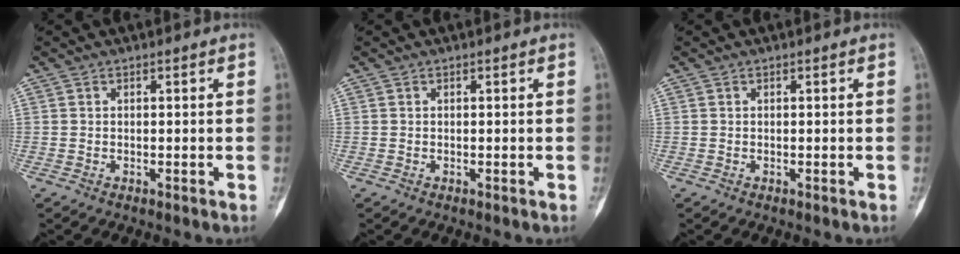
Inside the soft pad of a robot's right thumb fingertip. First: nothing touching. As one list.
[{"total": 0.0}, {"total": 0.0}]